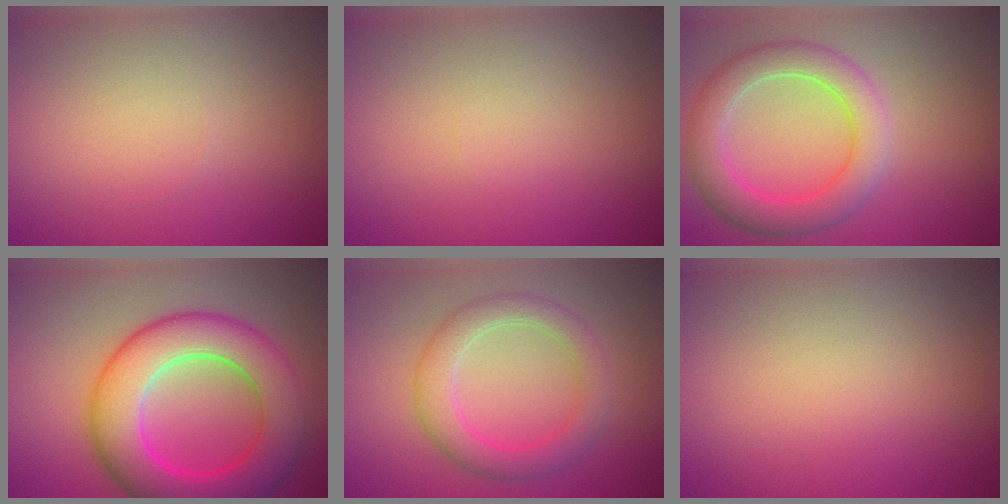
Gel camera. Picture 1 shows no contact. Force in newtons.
{"total": 0.0}
{"total": 5.4, "press": 5.4, "slide": 0.1}
{"total": 9.6, "press": 9.6, "slide": 0.2}
{"total": 3.7, "press": 3.7, "slide": 0.2}
{"total": 0.0}